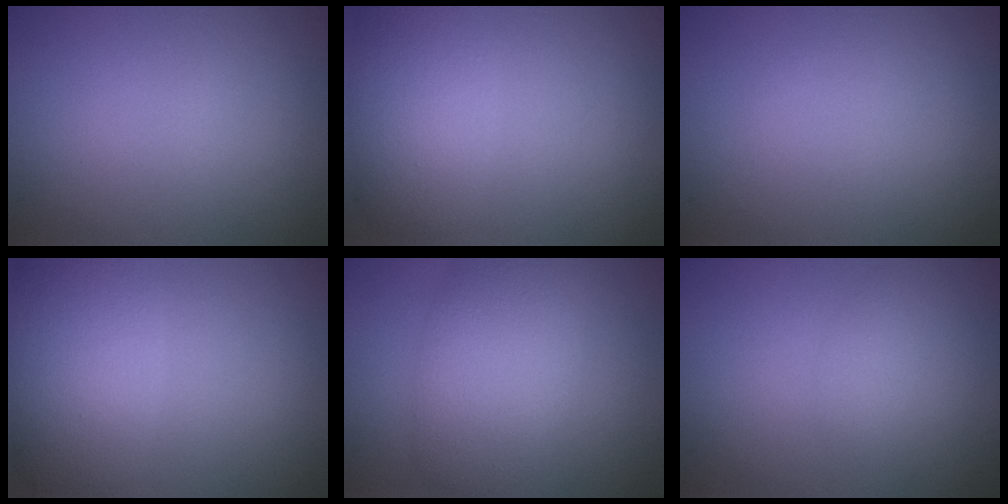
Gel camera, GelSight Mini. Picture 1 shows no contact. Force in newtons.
{"total": 5.1, "press": 5.1, "slide": 0.4}
{"total": 0.0}
{"total": 6.3, "press": 6.3, "slide": 0.4}
{"total": 6.0, "press": 6.0, "slide": 0.3}
{"total": 1.1, "press": 1.1, "slide": 0.1}